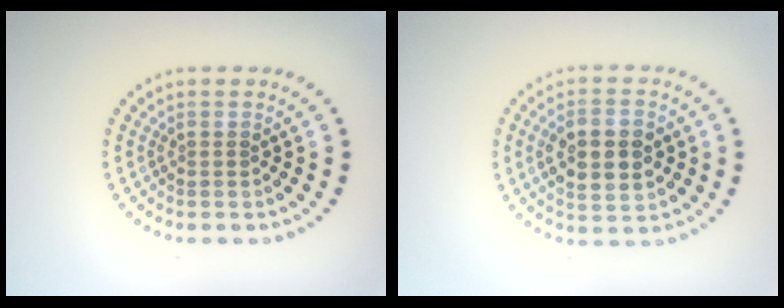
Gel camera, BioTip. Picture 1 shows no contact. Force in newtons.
{"total": 5.5, "press": 5.5, "slide": 0.3}